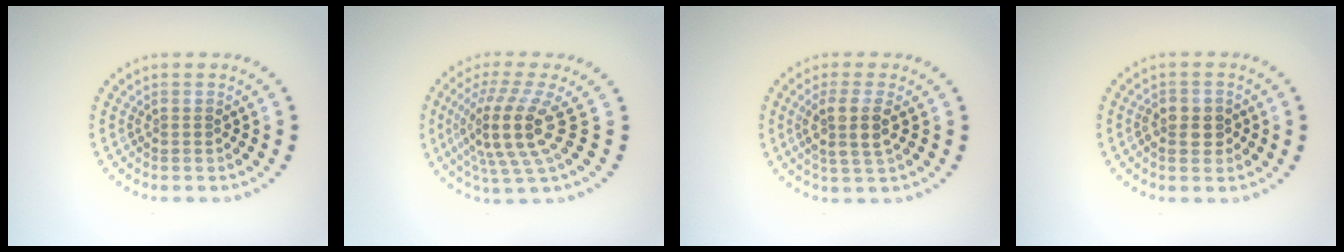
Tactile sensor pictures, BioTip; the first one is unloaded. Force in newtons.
{"total": 5.0, "press": 3.8, "slide": 3.4}
{"total": 3.0, "press": 2.6, "slide": 1.4}
{"total": 2.6, "press": 2.5, "slide": 0.5}